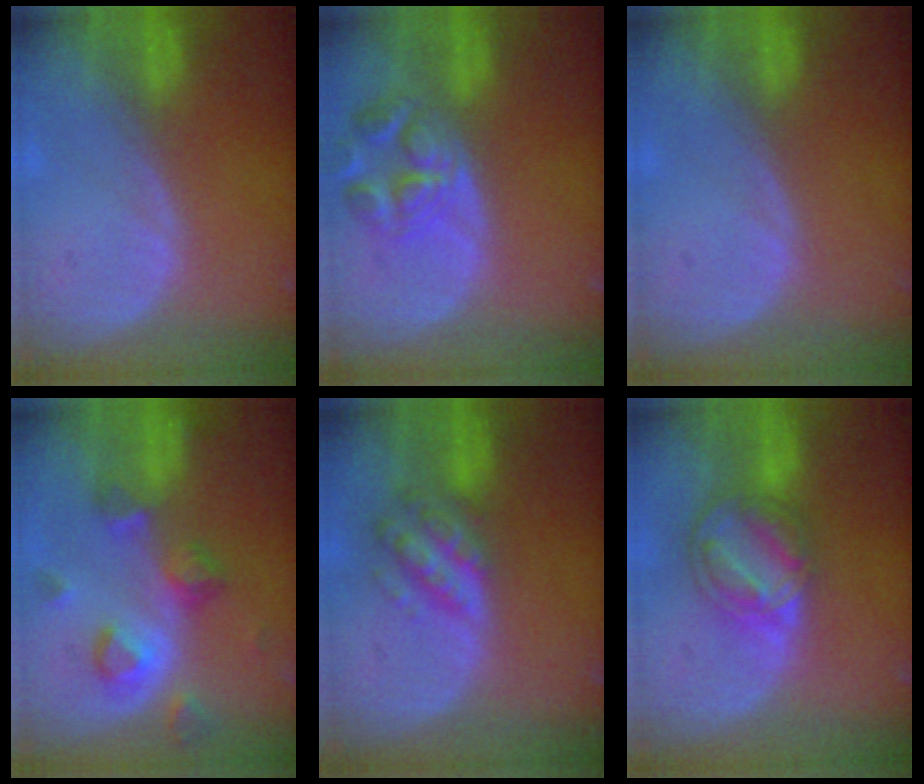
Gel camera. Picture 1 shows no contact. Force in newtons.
{"total": 7.1, "press": 6.4, "slide": 3.2}
{"total": 0.0}
{"total": 7.1, "press": 6.9, "slide": 1.6}
{"total": 6.3, "press": 5.7, "slide": 2.6}
{"total": 8.2, "press": 7.0, "slide": 4.3}